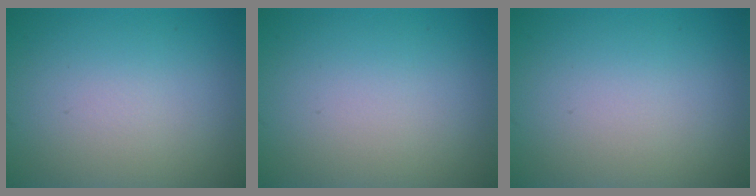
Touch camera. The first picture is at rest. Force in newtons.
{"total": 0.0}
{"total": 0.0}